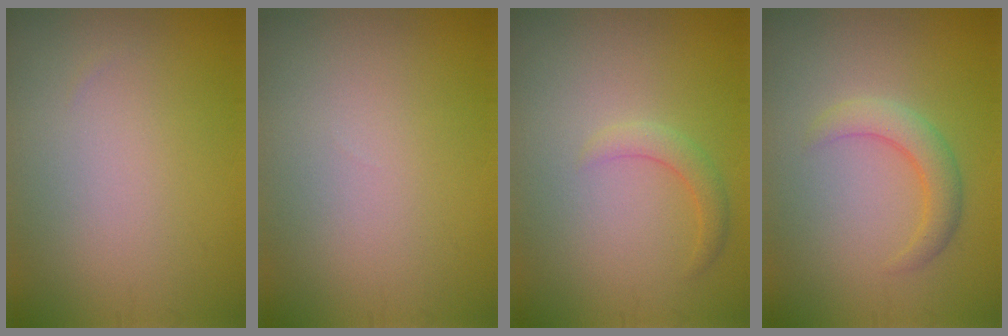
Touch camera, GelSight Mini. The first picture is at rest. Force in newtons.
{"total": 0.0}
{"total": 1.7, "press": 1.7, "slide": 0.1}
{"total": 2.7, "press": 2.7, "slide": 0.2}